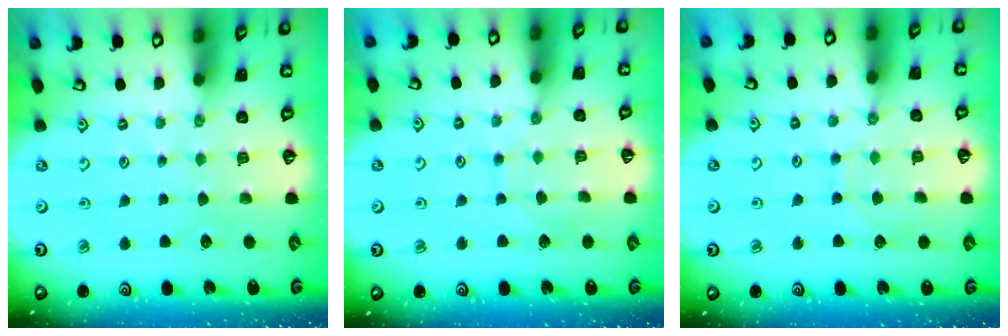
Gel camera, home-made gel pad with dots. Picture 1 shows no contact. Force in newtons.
{"total": 4.7, "press": 4.7, "slide": 0.4}
{"total": 5.6, "press": 5.6, "slide": 0.5}